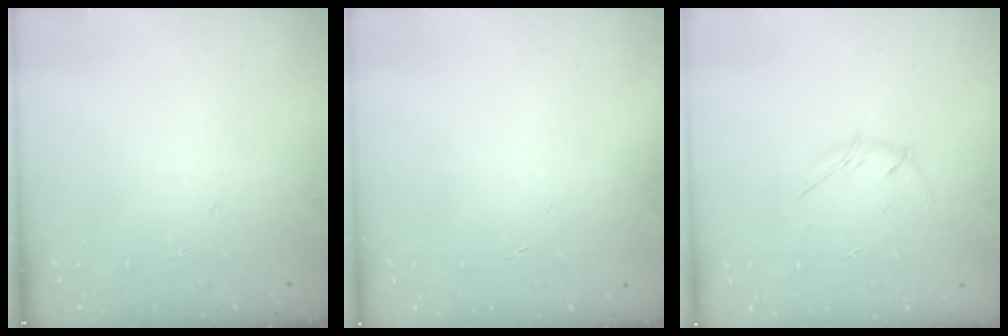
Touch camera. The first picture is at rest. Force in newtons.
{"total": 0.0}
{"total": 3.6, "press": 3.5, "slide": 0.9}